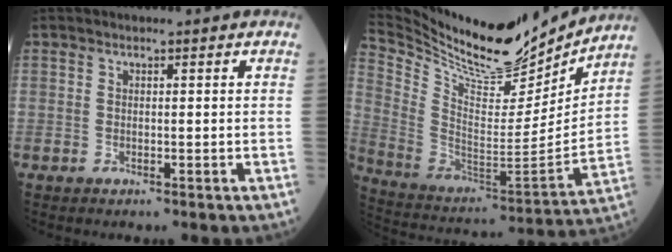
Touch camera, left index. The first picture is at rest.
{"total": 24.4, "force": [22.1, 4.7, 9.2], "torque": [-0.183, -0.041, 0.358]}